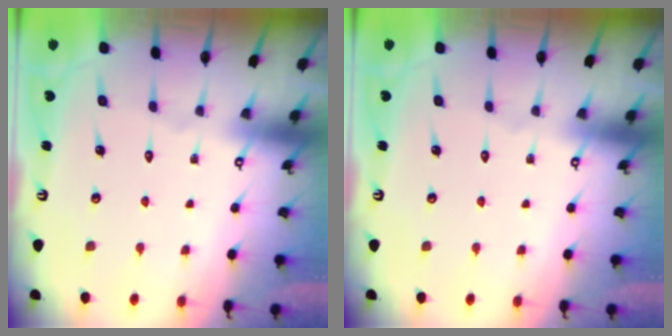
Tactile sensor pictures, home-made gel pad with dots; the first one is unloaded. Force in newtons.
{"total": 0.0}